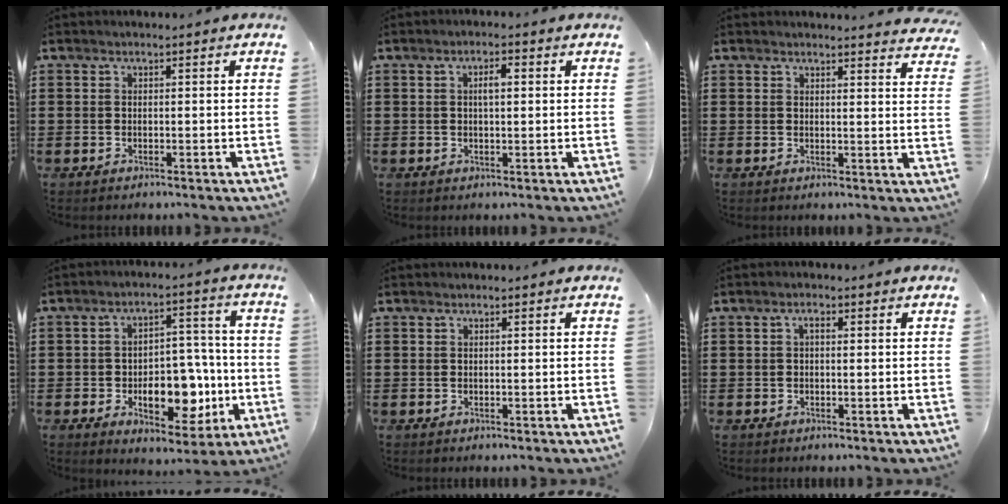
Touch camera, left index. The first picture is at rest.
{"total": 2.5, "force": [0.6, 0.9, 2.2], "torque": [-0.038, 0.004, 0.005]}
{"total": 2.6, "force": [2.5, -0.1, 0.2], "torque": [-0.004, -0.013, 0.047]}
{"total": 10.3, "force": [-2.8, 6.1, 7.7], "torque": [-0.103, 0.009, -0.042]}
{"total": 0.0}
{"total": 1.1, "force": [0.0, 0.6, 0.9], "torque": [-0.019, 0.004, -0.002]}